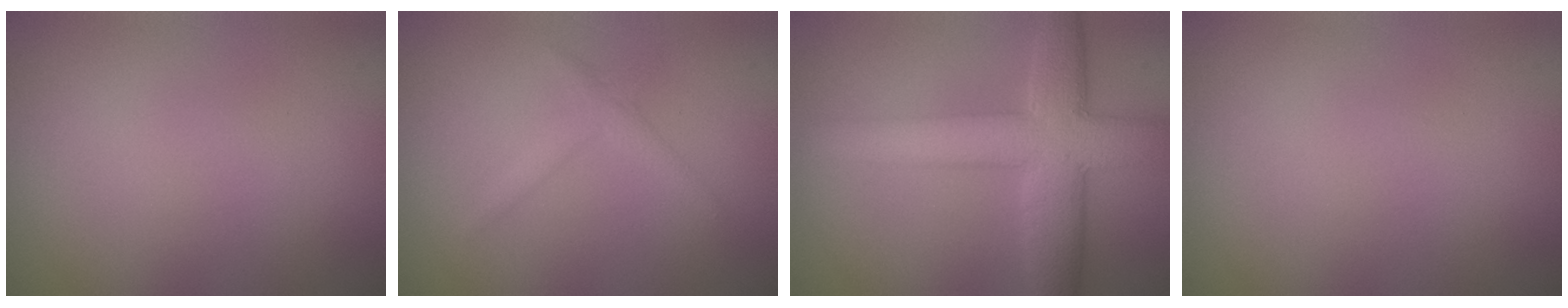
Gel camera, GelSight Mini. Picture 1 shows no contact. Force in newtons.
{"total": 1.4, "press": 1.4, "slide": 0.0}
{"total": 7.1, "press": 7.1, "slide": 0.3}
{"total": 0.0}